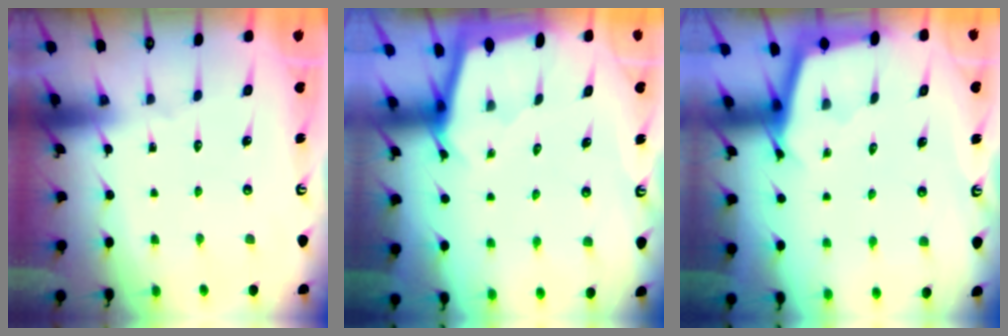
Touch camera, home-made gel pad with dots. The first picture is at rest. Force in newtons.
{"total": 1.6, "press": 1.6, "slide": 0.3}
{"total": 2.5, "press": 2.5, "slide": 0.2}